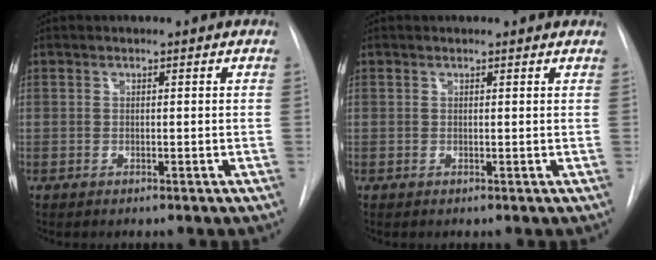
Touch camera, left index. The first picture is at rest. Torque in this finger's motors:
{"motor_torque": [0.20, -0.26, -0.49, 0.00]}